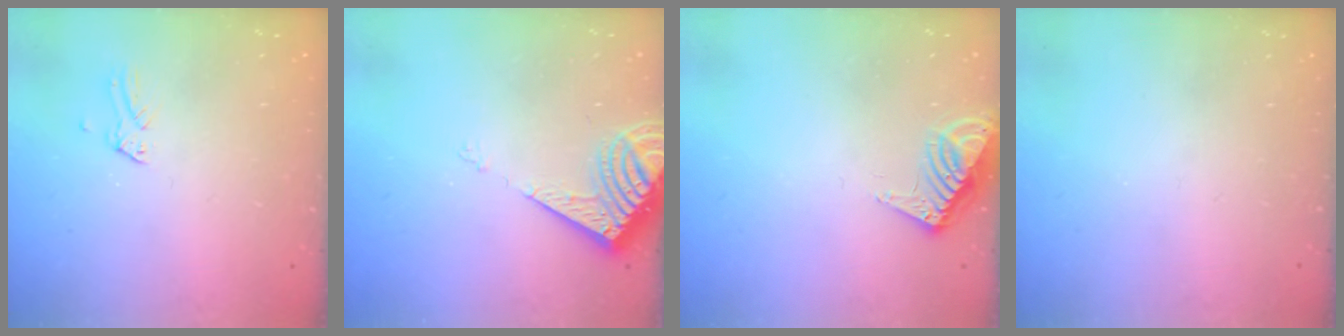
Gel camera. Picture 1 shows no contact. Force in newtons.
{"total": 7.8, "press": 7.7, "slide": 0.9}
{"total": 9.4, "press": 9.4, "slide": 0.8}
{"total": 0.0}